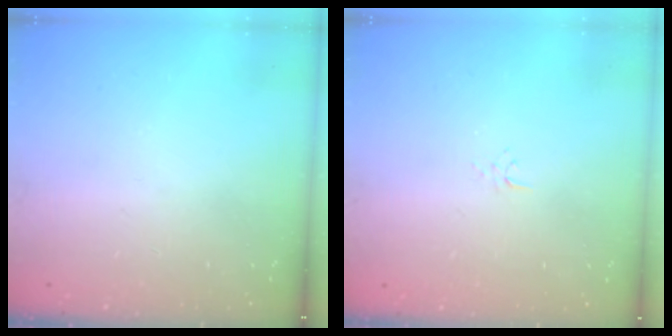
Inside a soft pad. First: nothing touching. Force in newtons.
{"total": 2.6, "press": 2.6, "slide": 0.3}